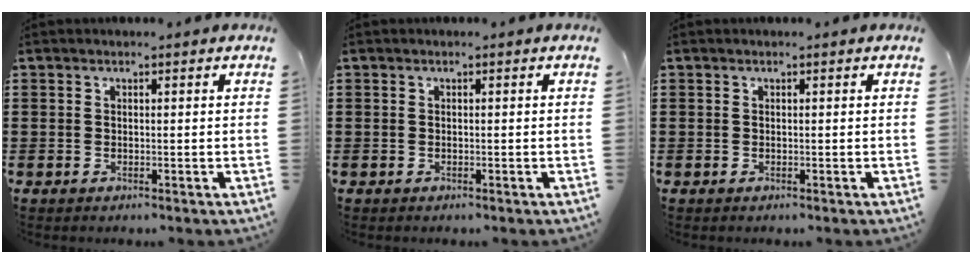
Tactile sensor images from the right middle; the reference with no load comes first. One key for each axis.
{"total": 0.0}
{"total": 0.0}